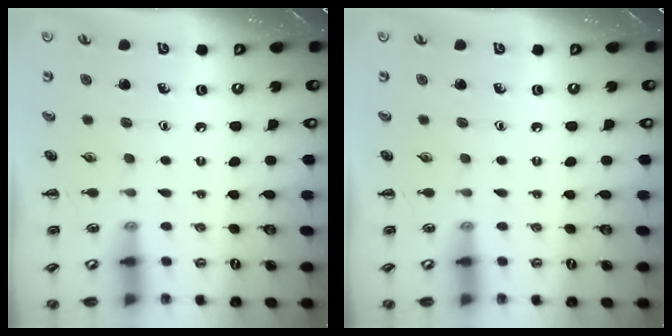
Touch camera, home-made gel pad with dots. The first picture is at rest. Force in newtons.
{"total": 0.0}